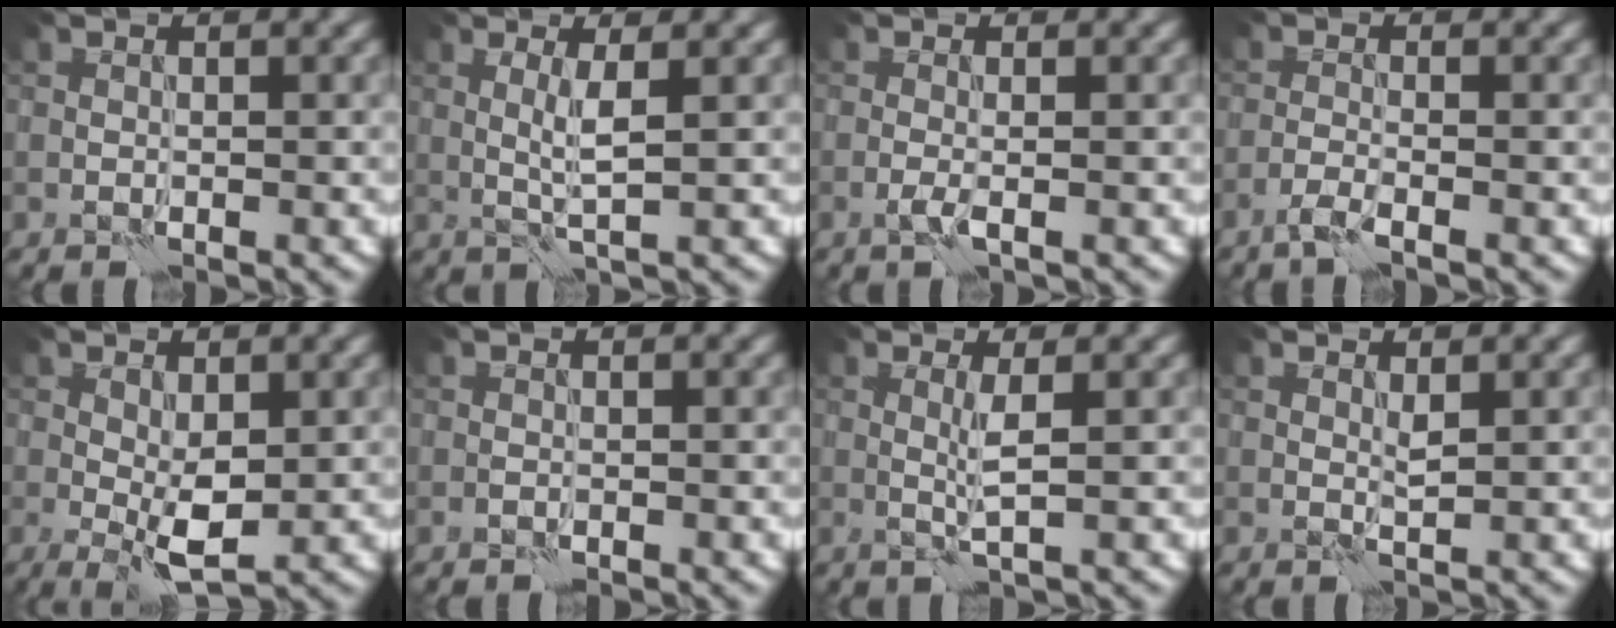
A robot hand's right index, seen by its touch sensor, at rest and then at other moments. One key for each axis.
{"total": 1.9, "fx": 0.3, "fy": 0.0, "fz": 1.9, "tx": -0.038, "ty": -0.003, "tz": 0.006}
{"total": 1.3, "fx": -0.4, "fy": 0.2, "fz": 1.2, "tx": -0.026, "ty": -0.001, "tz": -0.012}
{"total": 1.9, "fx": -1.2, "fy": 0.3, "fz": 1.4, "tx": -0.024, "ty": 0.002, "tz": -0.035}
{"total": 3.8, "fx": -0.1, "fy": 1.5, "fz": 3.5, "tx": -0.066, "ty": -0.005, "tz": 0.000}
{"total": 0.0}
{"total": 1.9, "fx": 0.4, "fy": 0.1, "fz": 1.8, "tx": -0.040, "ty": 0.000, "tz": 0.003}
{"total": 0.7, "fx": 0.4, "fy": 0.0, "fz": 0.6, "tx": -0.017, "ty": -0.001, "tz": 0.008}